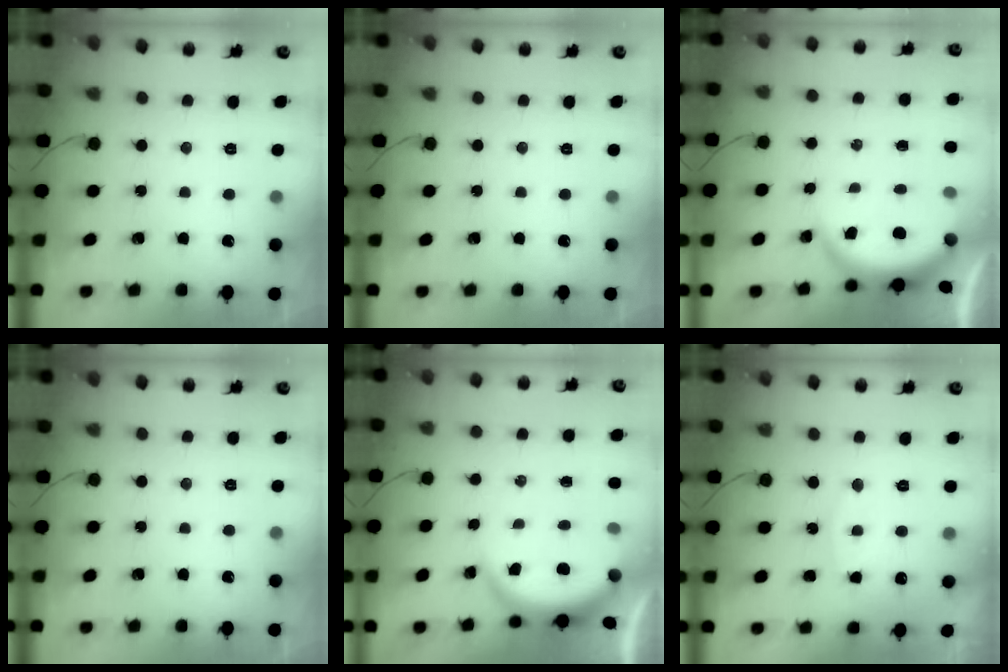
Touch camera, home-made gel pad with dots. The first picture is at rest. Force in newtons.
{"total": 0.0}
{"total": 3.9, "press": 3.9, "slide": 0.2}
{"total": 0.0}
{"total": 3.9, "press": 3.9, "slide": 0.2}
{"total": 7.6, "press": 7.6, "slide": 0.3}